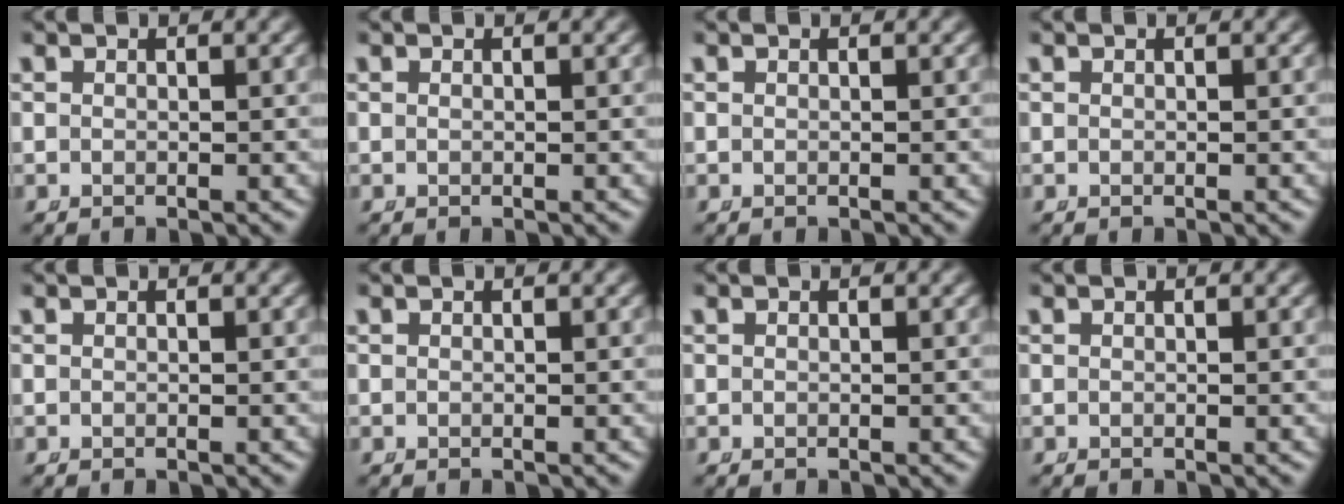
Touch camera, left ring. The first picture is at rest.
{"total": 0.0}
{"total": 0.0}
{"total": 0.0}
{"total": 0.0}
{"total": 0.0}
{"total": 0.0}
{"total": 0.0}